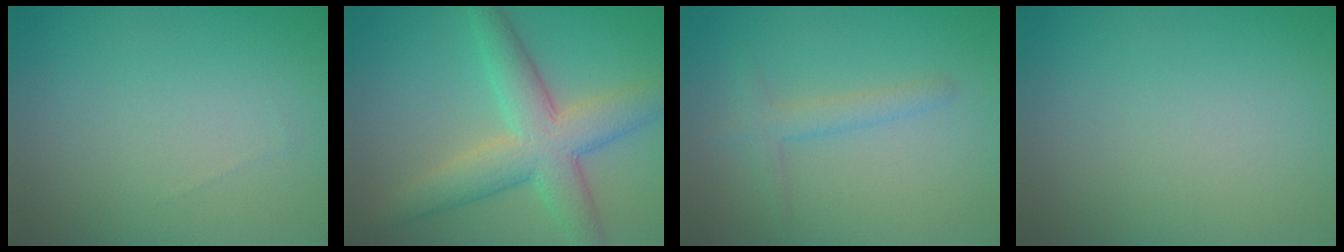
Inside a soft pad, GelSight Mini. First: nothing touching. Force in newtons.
{"total": 6.9, "press": 6.9, "slide": 0.1}
{"total": 1.8, "press": 1.8, "slide": 0.1}
{"total": 0.0}